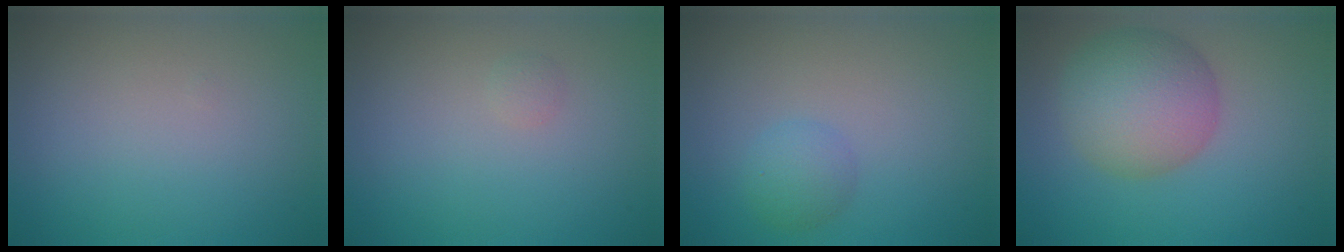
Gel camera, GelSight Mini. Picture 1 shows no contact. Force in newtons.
{"total": 0.6, "press": 0.6, "slide": 0.0}
{"total": 1.8, "press": 1.8, "slide": 0.1}
{"total": 6.8, "press": 6.8, "slide": 0.2}